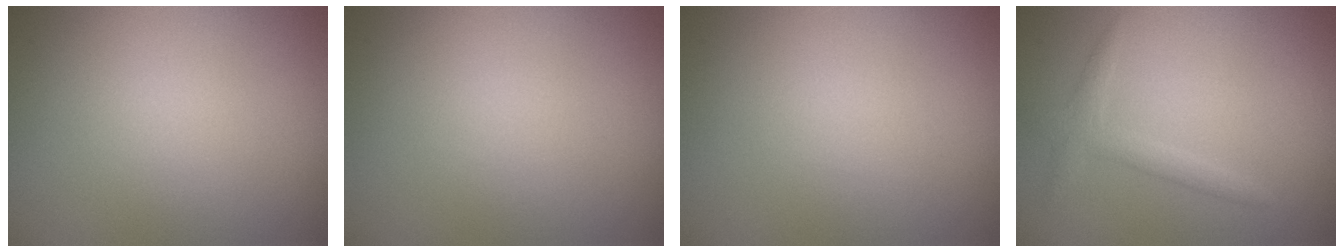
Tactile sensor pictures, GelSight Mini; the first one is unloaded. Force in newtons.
{"total": 0.0}
{"total": 0.0}
{"total": 1.9, "press": 1.9, "slide": 0.0}